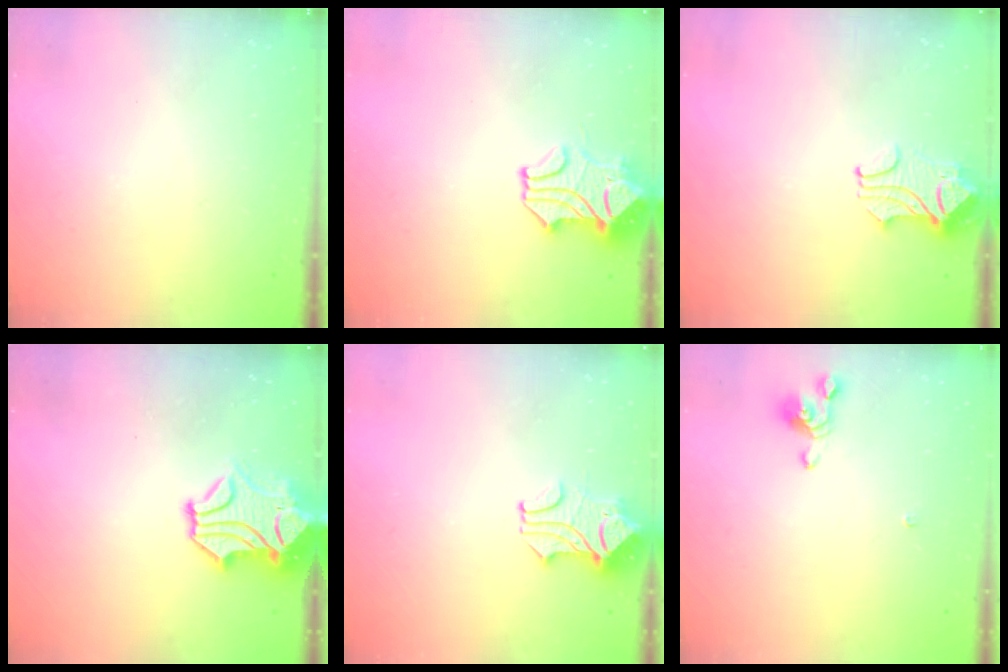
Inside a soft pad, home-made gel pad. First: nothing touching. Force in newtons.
{"total": 2.8, "press": 2.5, "slide": 1.1}
{"total": 2.2, "press": 2.1, "slide": 0.5}
{"total": 2.3, "press": 1.9, "slide": 1.3}
{"total": 1.9, "press": 1.4, "slide": 1.2}
{"total": 3.9, "press": 3.9, "slide": 0.5}